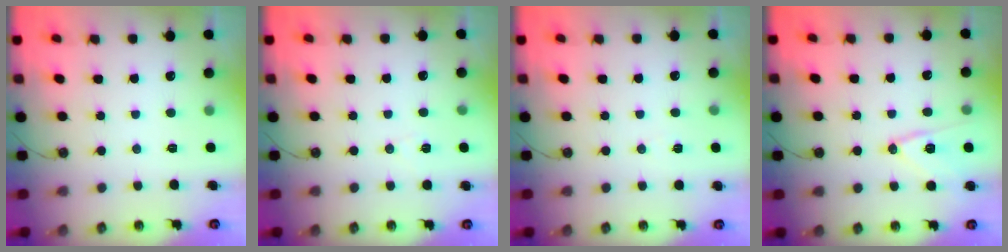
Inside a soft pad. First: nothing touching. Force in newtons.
{"total": 5.2, "press": 4.7, "slide": 2.3}
{"total": 4.3, "press": 3.2, "slide": 2.8}
{"total": 12.3, "press": 12.2, "slide": 1.3}